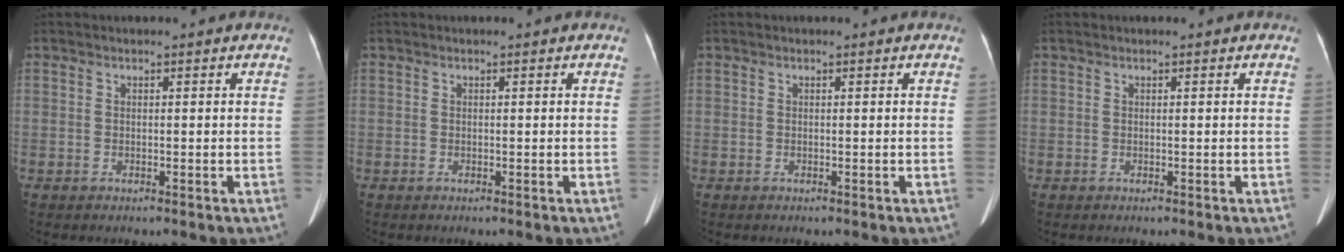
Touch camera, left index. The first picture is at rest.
{"total": 0.0}
{"total": 0.0}
{"total": 0.0}